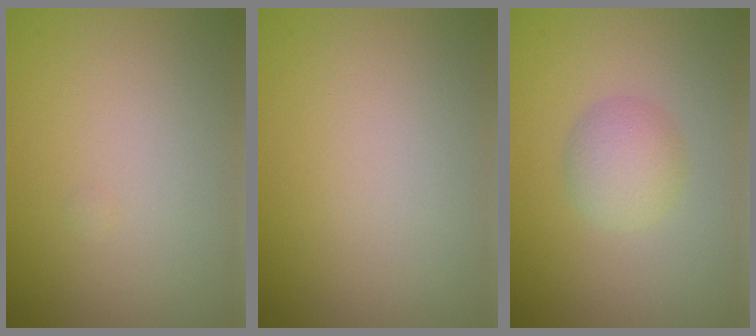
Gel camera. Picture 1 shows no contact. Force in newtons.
{"total": 0.0}
{"total": 2.7, "press": 2.7, "slide": 0.1}